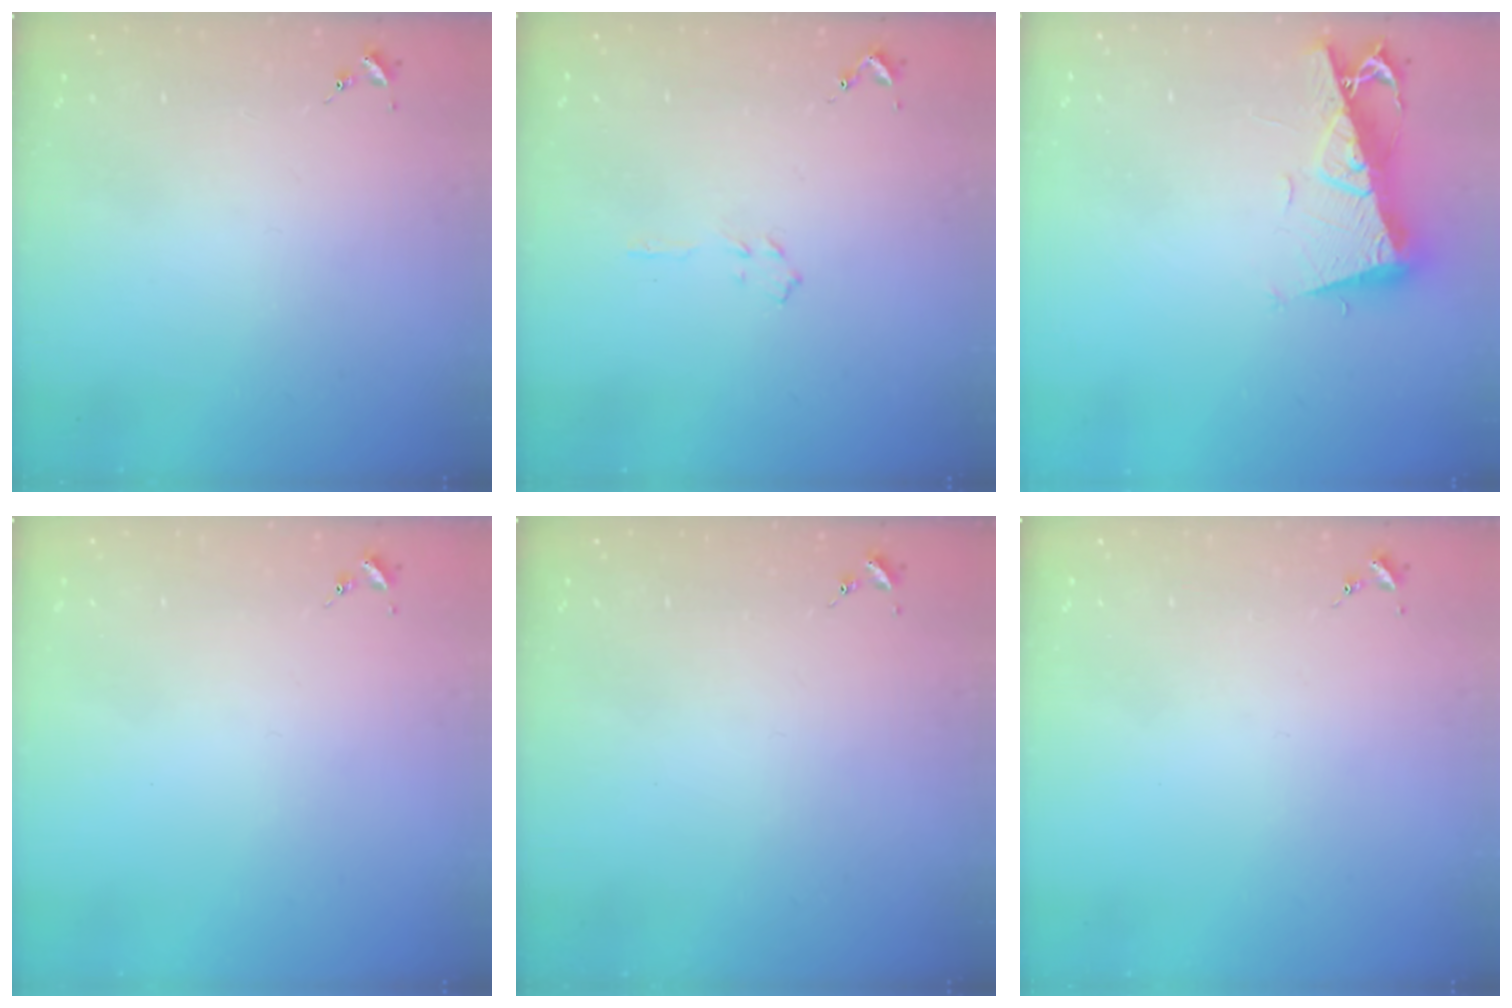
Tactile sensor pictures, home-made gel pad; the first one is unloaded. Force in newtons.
{"total": 3.5, "press": 3.5, "slide": 0.4}
{"total": 10.6, "press": 10.5, "slide": 1.3}
{"total": 0.0}
{"total": 0.0}
{"total": 0.0}